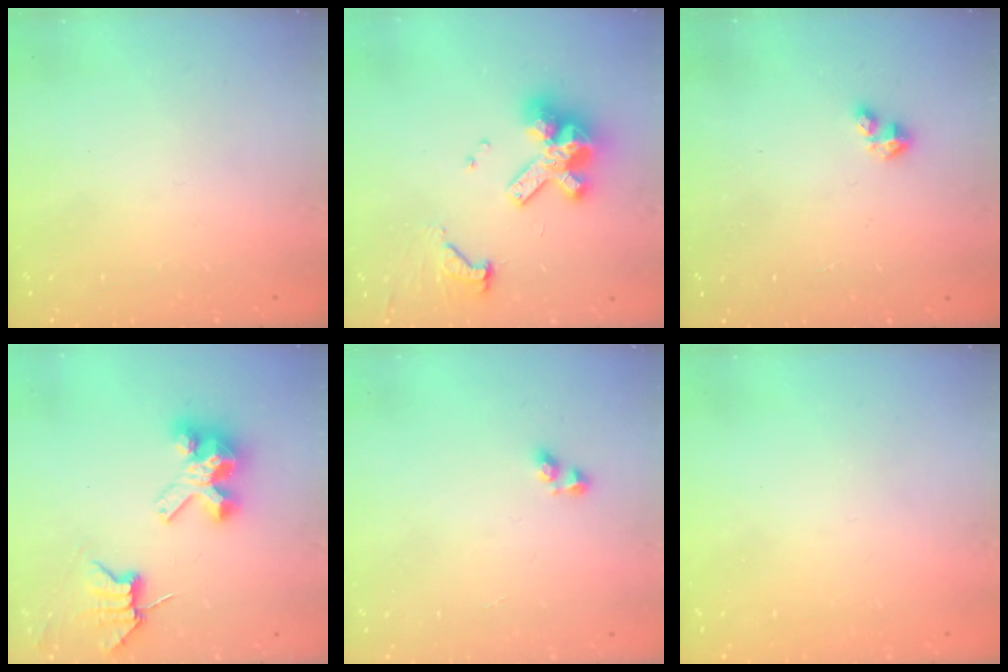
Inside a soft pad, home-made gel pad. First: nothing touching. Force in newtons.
{"total": 14.4, "press": 14.4, "slide": 1.3}
{"total": 1.6, "press": 1.6, "slide": 0.4}
{"total": 8.4, "press": 8.4, "slide": 0.6}
{"total": 2.5, "press": 2.2, "slide": 1.3}
{"total": 0.7, "press": 0.6, "slide": 0.4}